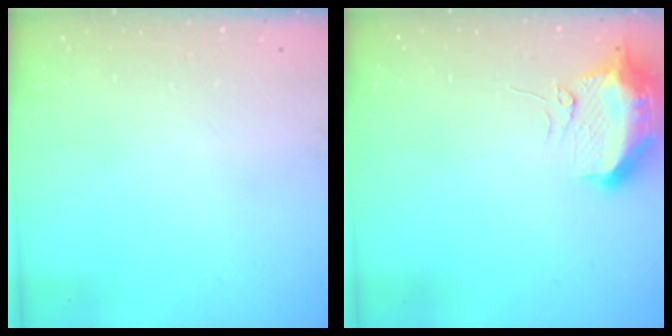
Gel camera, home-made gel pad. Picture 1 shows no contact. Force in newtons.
{"total": 12.3, "press": 10.8, "slide": 5.9}